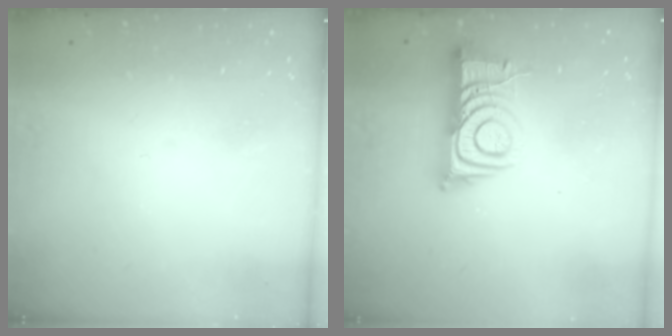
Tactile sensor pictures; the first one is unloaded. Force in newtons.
{"total": 9.9, "press": 9.9, "slide": 1.0}